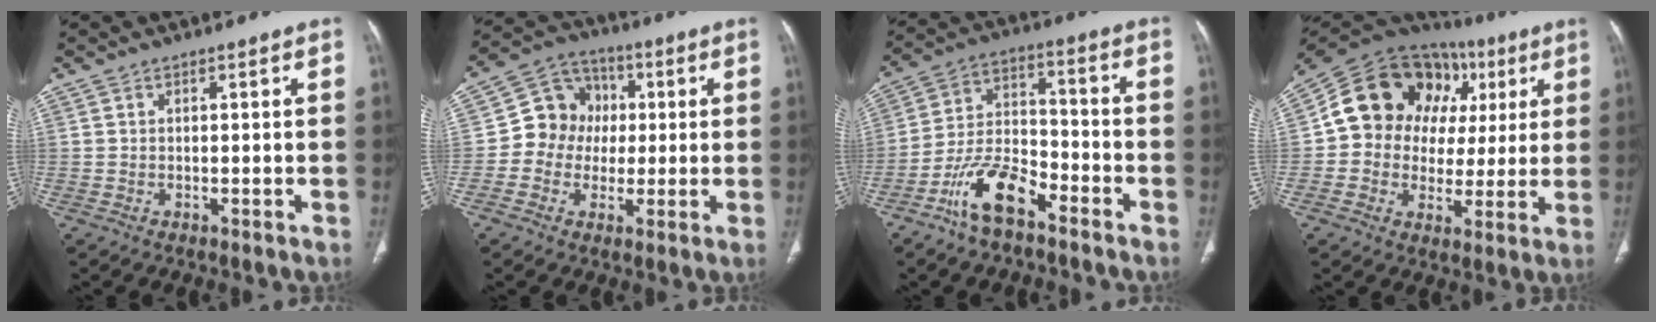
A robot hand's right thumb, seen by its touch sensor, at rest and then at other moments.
{"total": 9.3, "force": [0.2, 8.6, 3.5], "torque": [-0.017, 0.019, -0.010]}
{"total": 11.6, "force": [-7.4, 5.0, 7.3], "torque": [-0.141, 0.053, -0.145]}
{"total": 21.0, "force": [5.5, 16.8, 11.3], "torque": [-0.122, 0.041, 0.090]}